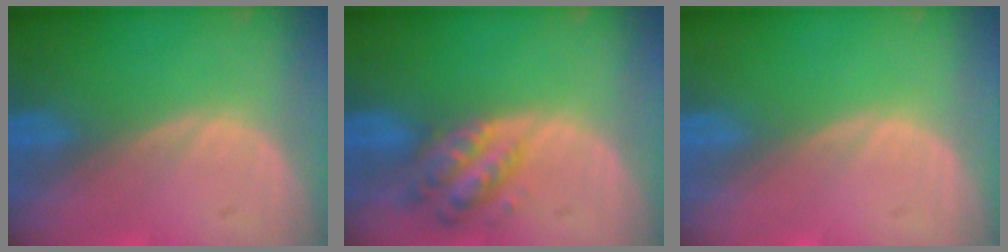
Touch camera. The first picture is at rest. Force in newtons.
{"total": 6.2, "press": 5.6, "slide": 2.6}
{"total": 0.0}